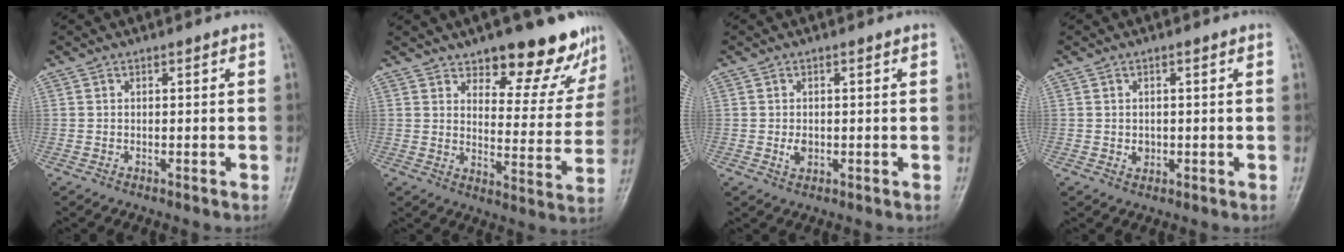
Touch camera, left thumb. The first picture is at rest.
{"total": 15.3, "force": [11.4, 6.2, 8.0], "torque": [-0.043, -0.079, 0.149]}
{"total": 2.1, "force": [-0.2, 1.5, 1.5], "torque": [-0.022, -0.001, -0.001]}
{"total": 1.6, "force": [-0.1, 1.3, 0.9], "torque": [-0.008, 0.001, 0.003]}